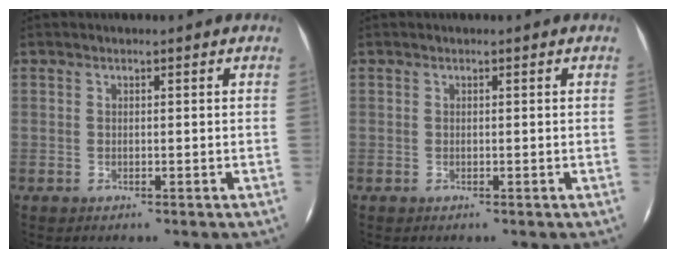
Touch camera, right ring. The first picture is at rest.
{"total": 0.0}